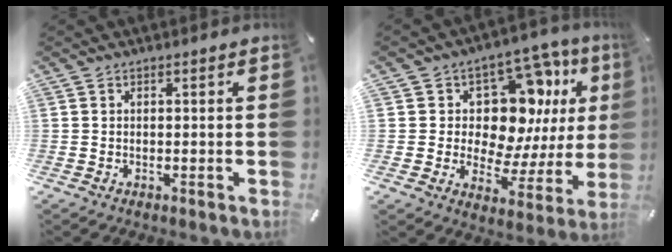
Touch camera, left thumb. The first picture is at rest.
{"total": 14.0, "force": [6.0, 9.4, 8.5], "torque": [-0.120, -0.052, 0.107]}